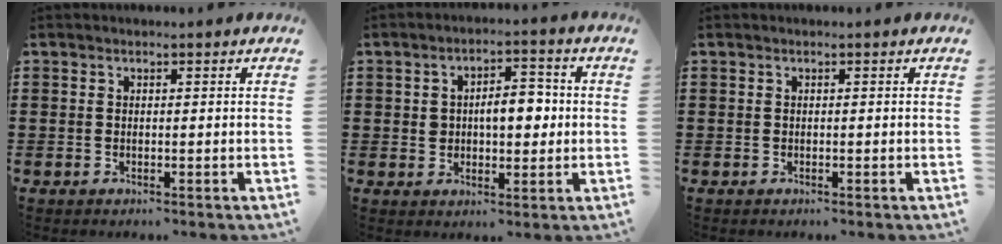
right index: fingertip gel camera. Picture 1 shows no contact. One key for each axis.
{"total": 6.2, "fx": 0.4, "fy": 3.4, "fz": 5.2, "tx": -0.091, "ty": 0.006, "tz": -0.002}
{"total": 0.0}